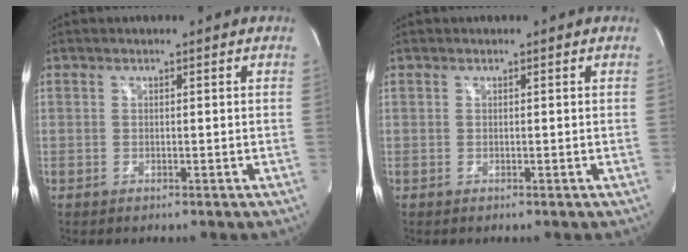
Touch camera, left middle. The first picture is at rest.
{"total": 0.0}